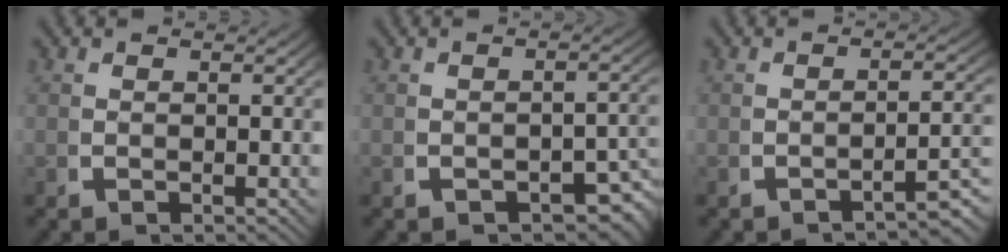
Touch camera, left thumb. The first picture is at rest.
{"total": 3.2, "force": [-1.8, 1.5, 2.2], "torque": [-0.026, -0.010, -0.022]}
{"total": 3.9, "force": [-2.6, 0.8, 2.8], "torque": [-0.036, 0.000, -0.036]}